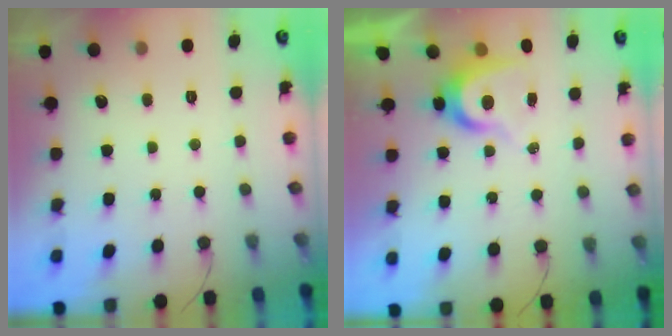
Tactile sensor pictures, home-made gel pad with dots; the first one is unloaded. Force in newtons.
{"total": 7.2, "press": 7.2, "slide": 0.2}